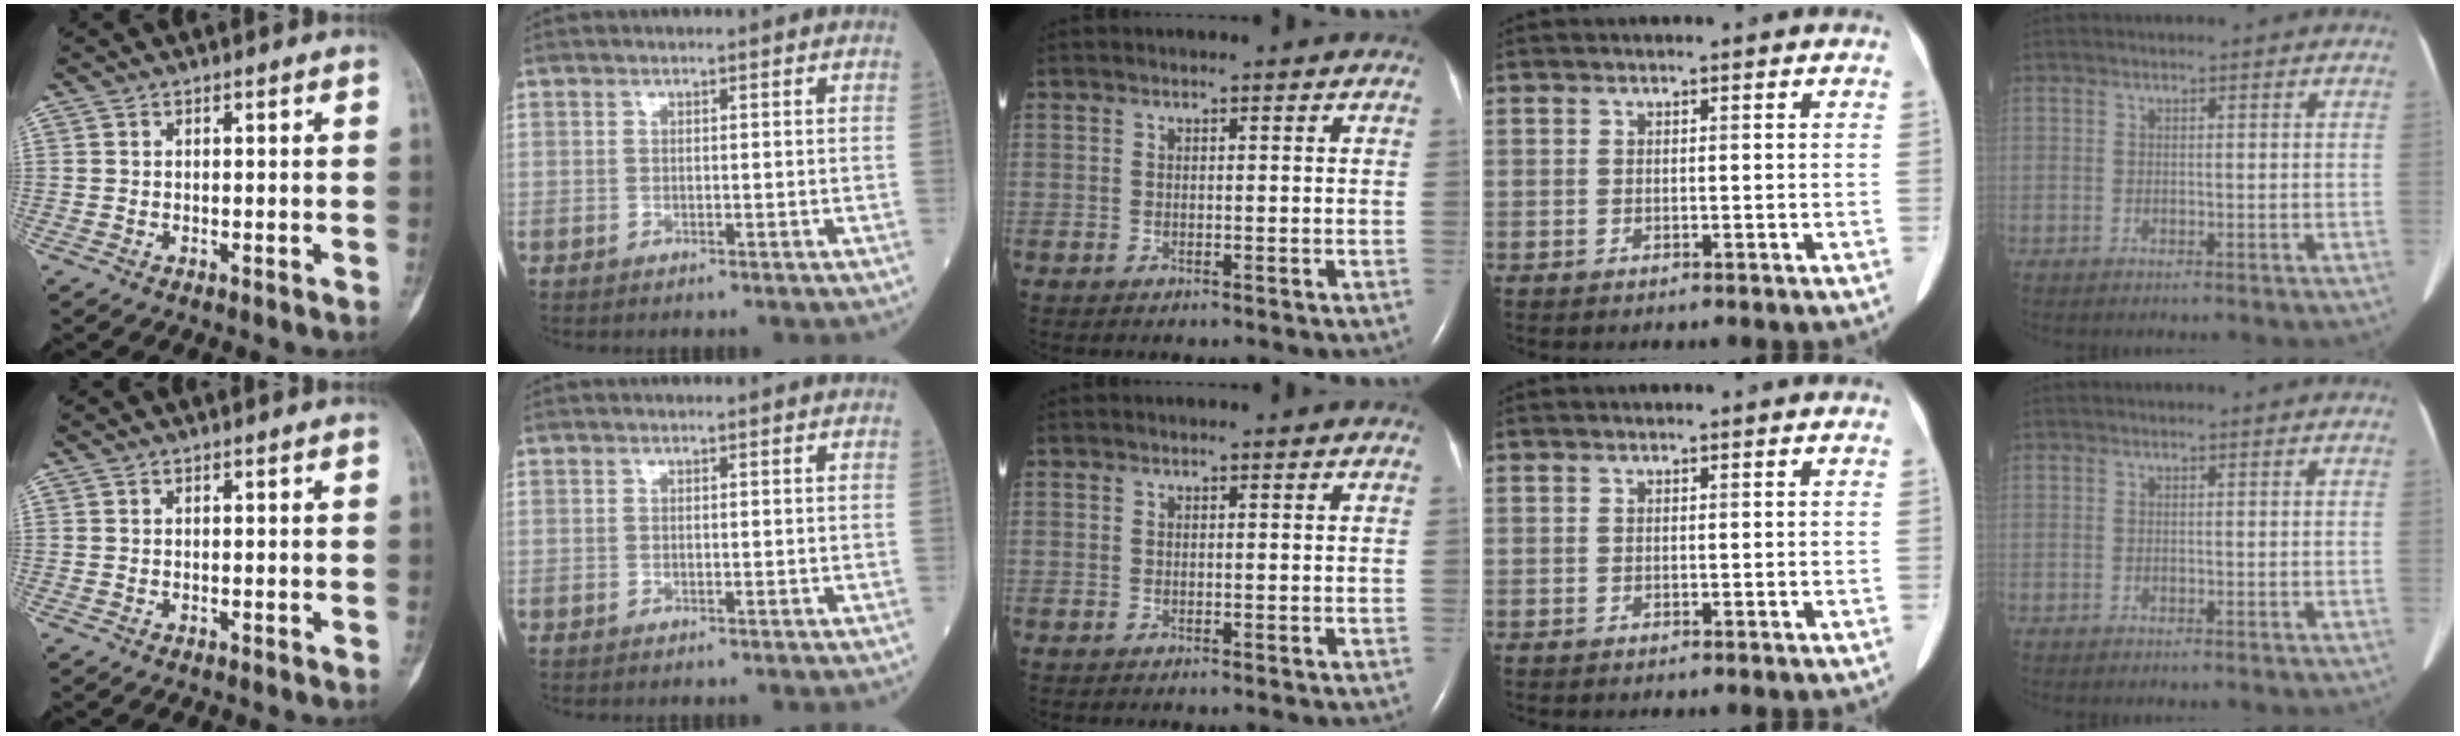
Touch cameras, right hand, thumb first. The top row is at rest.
{}